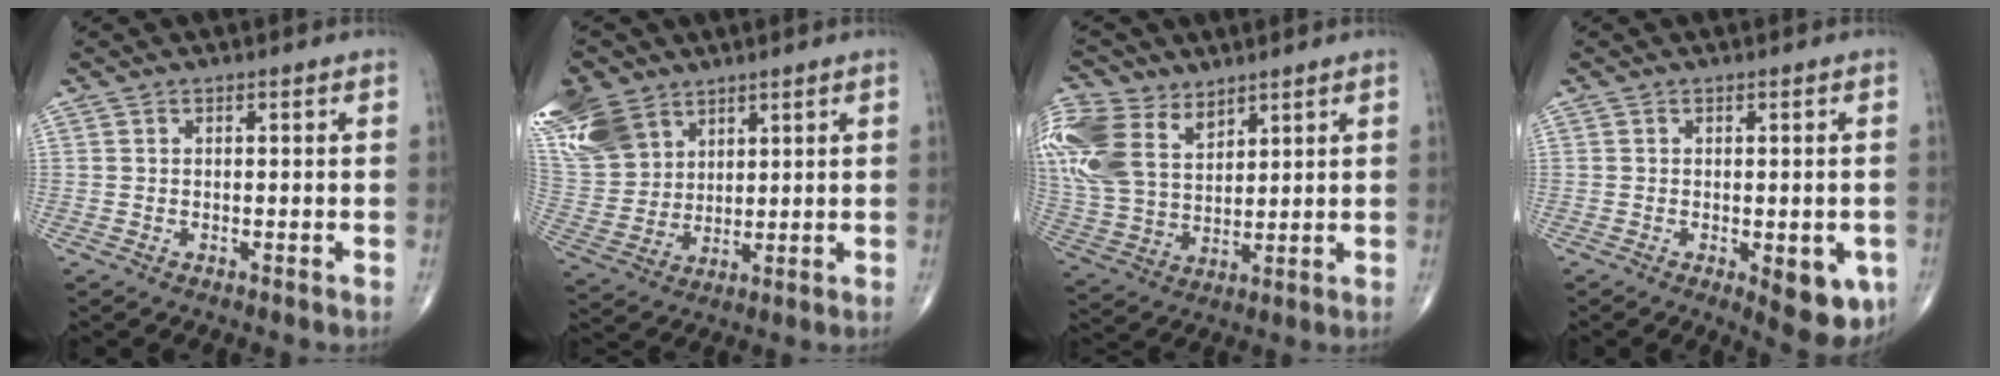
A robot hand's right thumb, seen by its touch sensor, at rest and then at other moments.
{"total": 15.4, "force": [8.8, 10.5, 6.9], "torque": [-0.152, -0.014, 0.186]}
{"total": 19.3, "force": [9.6, 12.6, 11.1], "torque": [-0.273, -0.002, 0.197]}
{"total": 8.2, "force": [-2.6, 3.3, 7.1], "torque": [-0.063, -0.010, -0.026]}